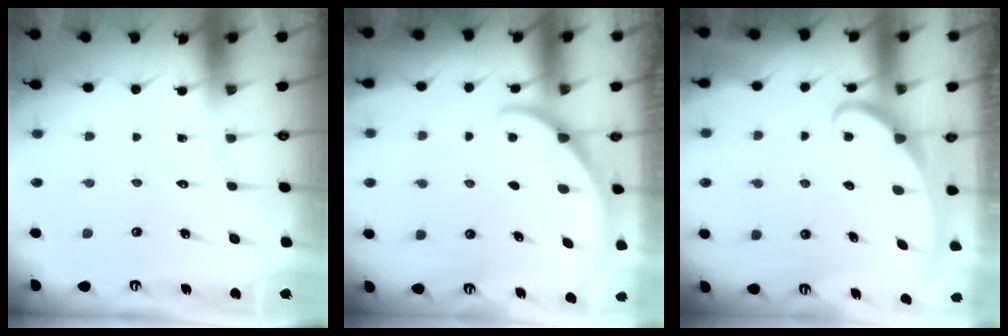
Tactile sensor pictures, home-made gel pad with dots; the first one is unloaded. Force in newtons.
{"total": 2.1, "press": 2.1, "slide": 0.2}
{"total": 2.5, "press": 2.5, "slide": 0.4}